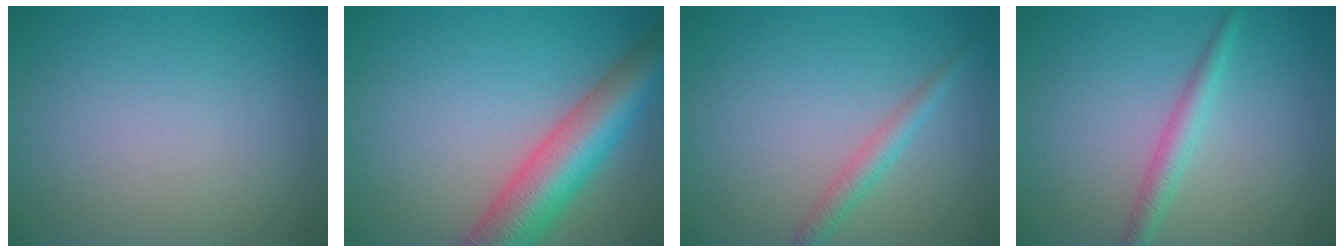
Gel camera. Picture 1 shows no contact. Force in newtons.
{"total": 8.2, "press": 8.2, "slide": 0.4}
{"total": 1.9, "press": 1.9, "slide": 0.1}
{"total": 2.2, "press": 2.2, "slide": 0.1}